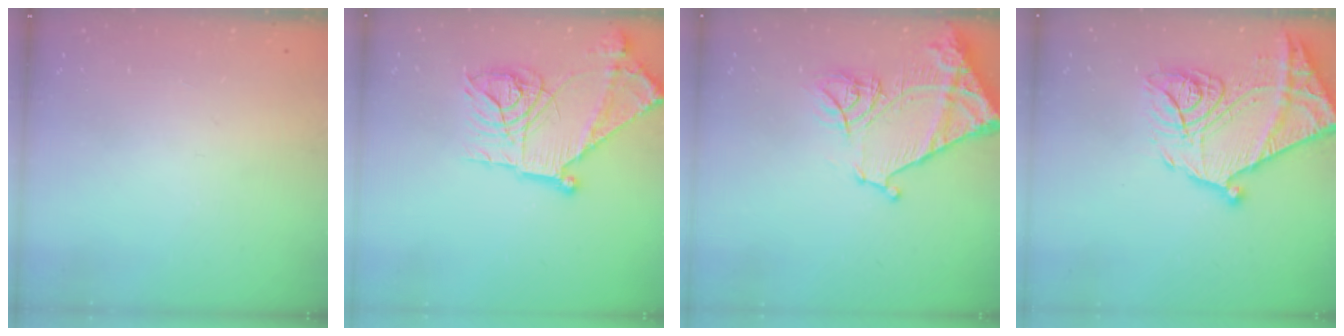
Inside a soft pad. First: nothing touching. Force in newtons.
{"total": 22.2, "press": 22.1, "slide": 2.3}
{"total": 17.3, "press": 17.3, "slide": 1.6}
{"total": 25.4, "press": 25.3, "slide": 2.5}